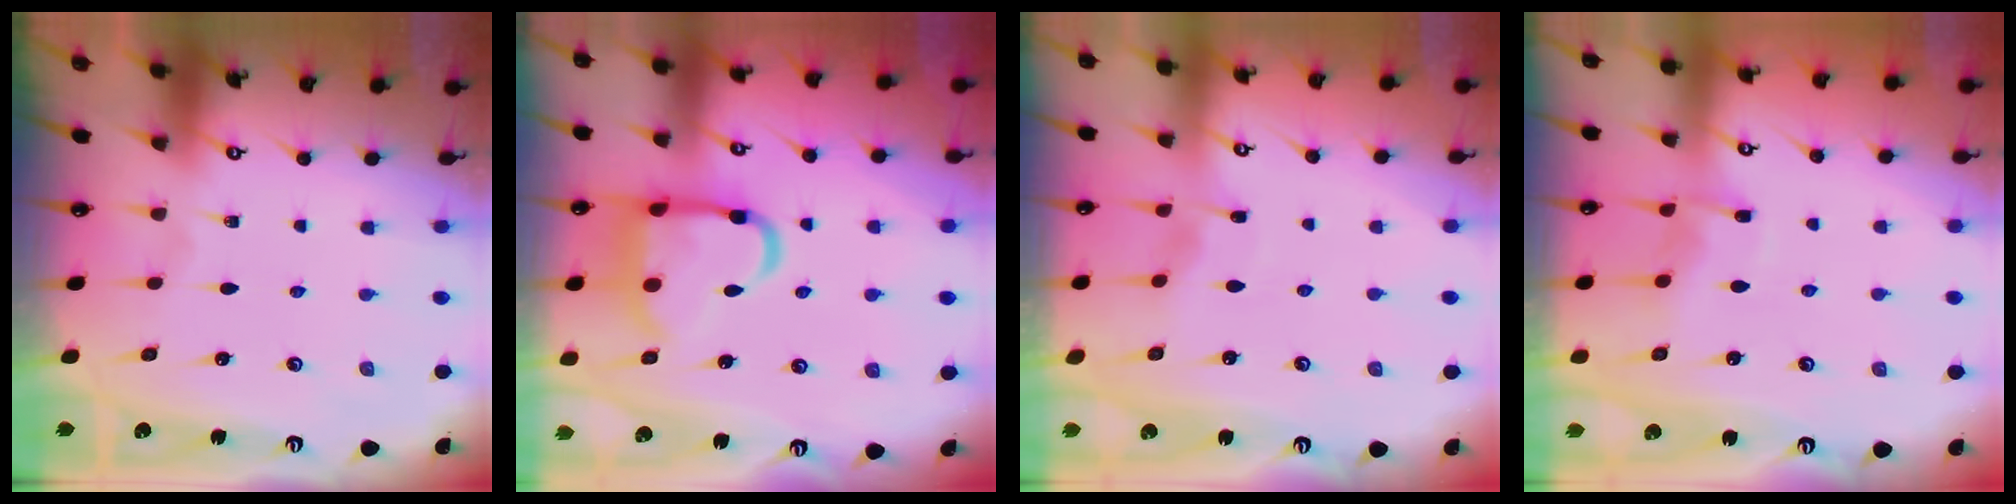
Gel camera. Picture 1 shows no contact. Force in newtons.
{"total": 15.7, "press": 15.5, "slide": 1.9}
{"total": 3.0, "press": 2.9, "slide": 0.4}
{"total": 6.3, "press": 6.3, "slide": 0.7}